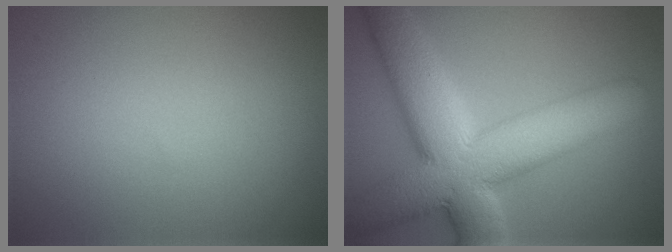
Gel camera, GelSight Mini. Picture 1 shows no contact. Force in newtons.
{"total": 12.7, "press": 12.7, "slide": 1.2}